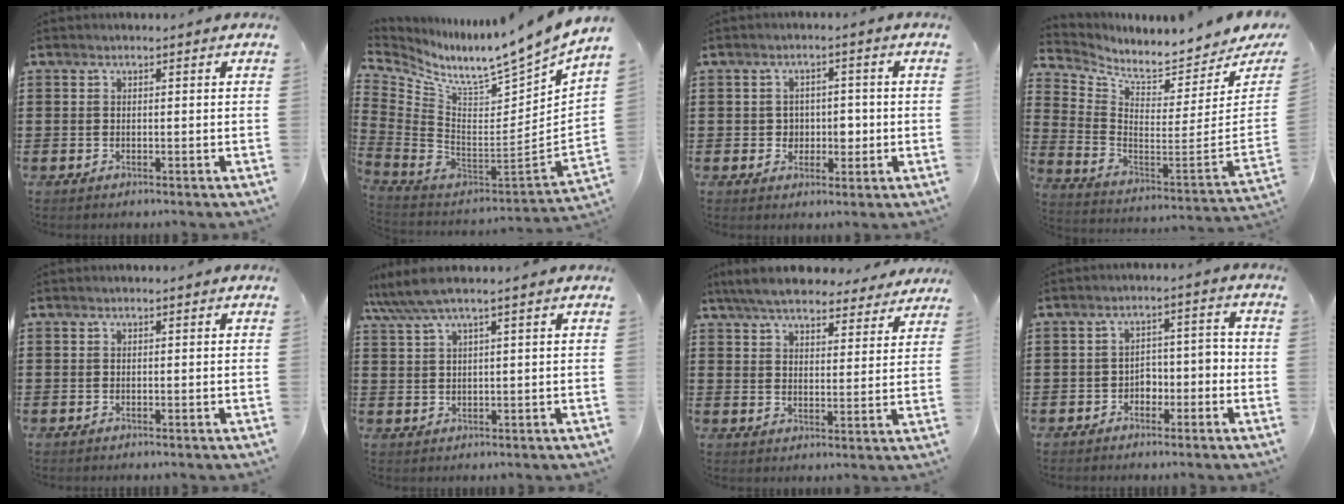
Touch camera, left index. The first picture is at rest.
{"total": 7.9, "force": [6.8, -0.5, 4.1], "torque": [-0.089, -0.078, 0.097]}
{"total": 3.2, "force": [-0.2, 2.8, 1.5], "torque": [-0.034, 0.003, -0.011]}
{"total": 4.9, "force": [4.7, 0.0, 1.4], "torque": [-0.052, -0.066, 0.074]}
{"total": 0.0}
{"total": 3.5, "force": [2.4, -0.1, 2.5], "torque": [-0.064, -0.004, 0.039]}
{"total": 6.6, "force": [6.2, 1.2, 2.1], "torque": [-0.065, -0.019, 0.112]}
{"total": 3.2, "force": [-2.1, 1.9, 1.4], "torque": [-0.034, 0.008, -0.047]}